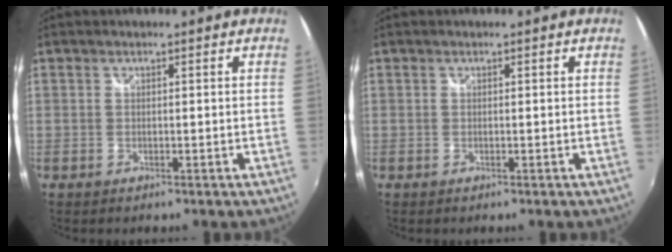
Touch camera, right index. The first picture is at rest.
{"total": 0.0}